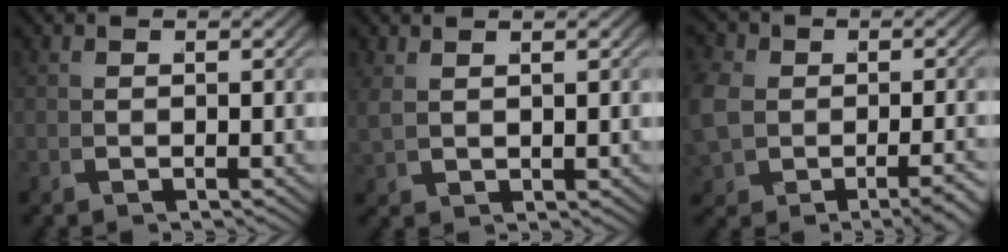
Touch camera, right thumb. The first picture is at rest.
{"total": 1.7, "force": [1.4, 0.6, 0.8], "torque": [-0.017, 0.008, 0.030]}
{"total": 4.6, "force": [-1.2, 3.5, 2.7], "torque": [-0.068, -0.012, -0.015]}